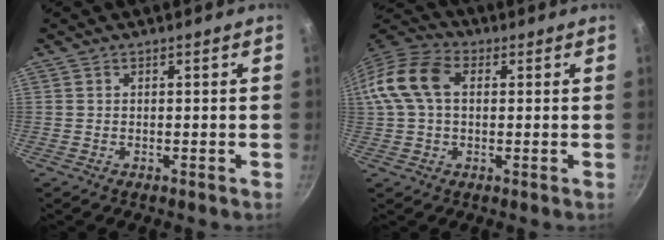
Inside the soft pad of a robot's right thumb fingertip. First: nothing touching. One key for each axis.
{"total": 12.7, "fx": 2.2, "fy": 8.4, "fz": 9.4, "tx": -0.176, "ty": 0.027, "tz": 0.025}